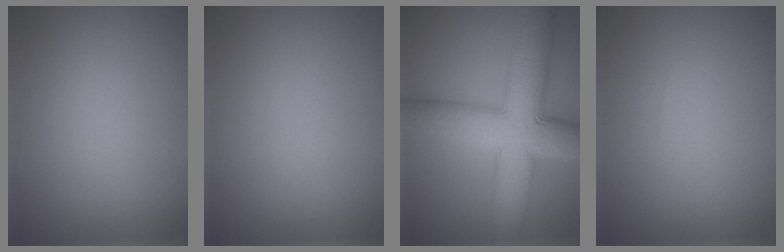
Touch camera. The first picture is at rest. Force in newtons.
{"total": 0.0}
{"total": 11.6, "press": 11.6, "slide": 0.1}
{"total": 0.0}